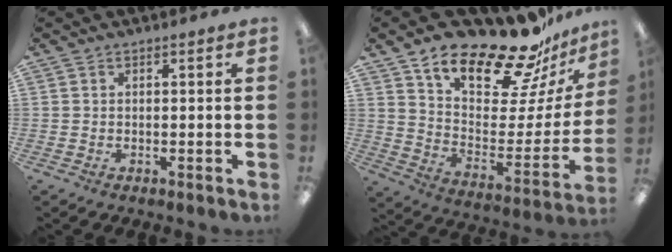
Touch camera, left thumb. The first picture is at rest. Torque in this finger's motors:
{"motor_torque": [0.34, 0.31, 1.40, -1.37, 0.24]}